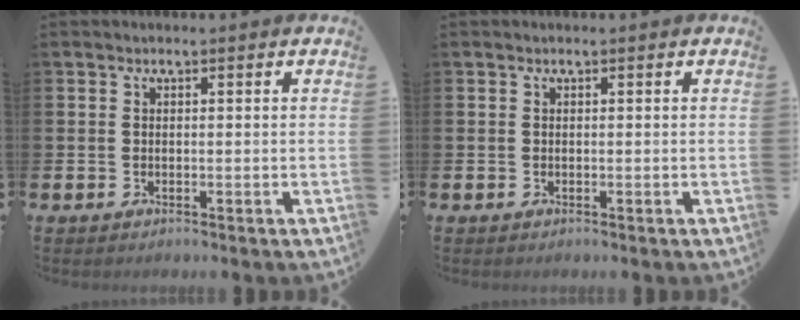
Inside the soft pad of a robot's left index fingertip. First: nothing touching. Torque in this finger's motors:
{"motor_torque": [-0.02, -0.02, 0.00, 0.01]}